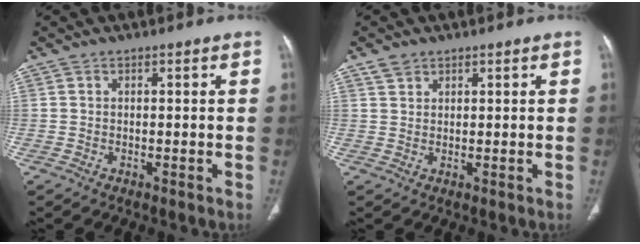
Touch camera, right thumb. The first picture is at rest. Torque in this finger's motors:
{"motor_torque": [-0.58, 0.54, -0.08, -0.22, -0.01]}